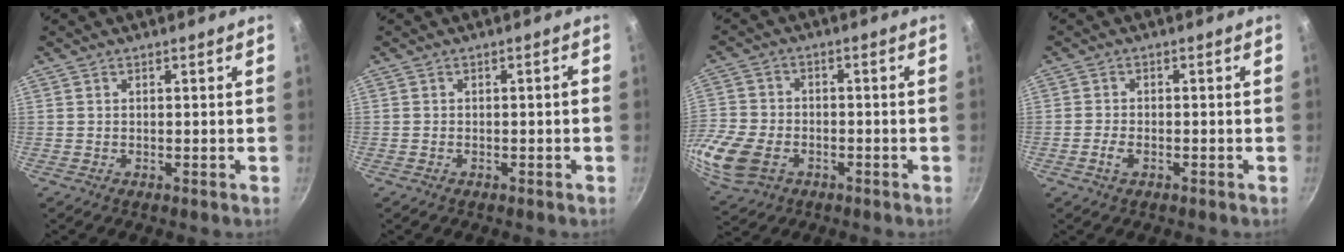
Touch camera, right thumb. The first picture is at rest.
{"total": 1.2, "force": [-0.6, 0.4, 0.9], "torque": [-0.020, 0.012, -0.008]}
{"total": 14.3, "force": [-5.0, 10.2, 8.6], "torque": [-0.204, 0.013, -0.099]}
{"total": 2.5, "force": [-1.2, 1.3, 1.7], "torque": [-0.038, 0.011, -0.026]}